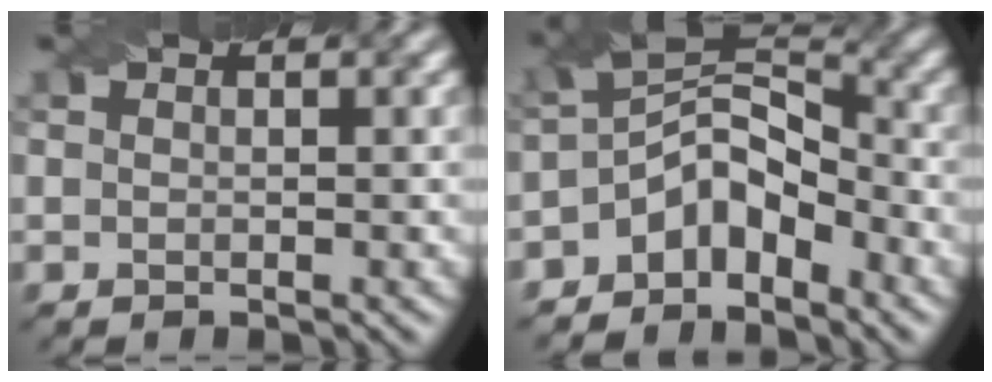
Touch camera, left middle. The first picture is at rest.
{"total": 6.1, "force": [-3.5, 3.4, 3.6], "torque": [-0.045, 0.009, -0.078]}